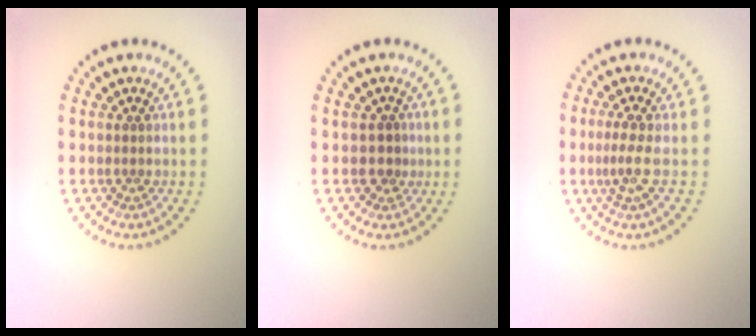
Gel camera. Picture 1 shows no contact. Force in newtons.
{"total": 1.3, "press": 1.0, "slide": 0.8}
{"total": 2.3, "press": 1.5, "slide": 1.7}